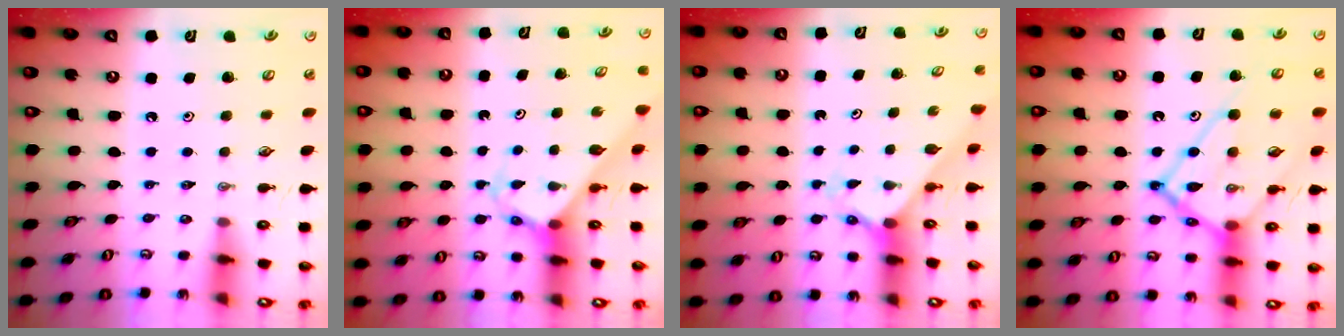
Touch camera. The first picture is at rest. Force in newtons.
{"total": 3.3, "press": 3.3, "slide": 0.1}
{"total": 1.9, "press": 1.9, "slide": 0.1}
{"total": 18.8, "press": 18.7, "slide": 2.1}